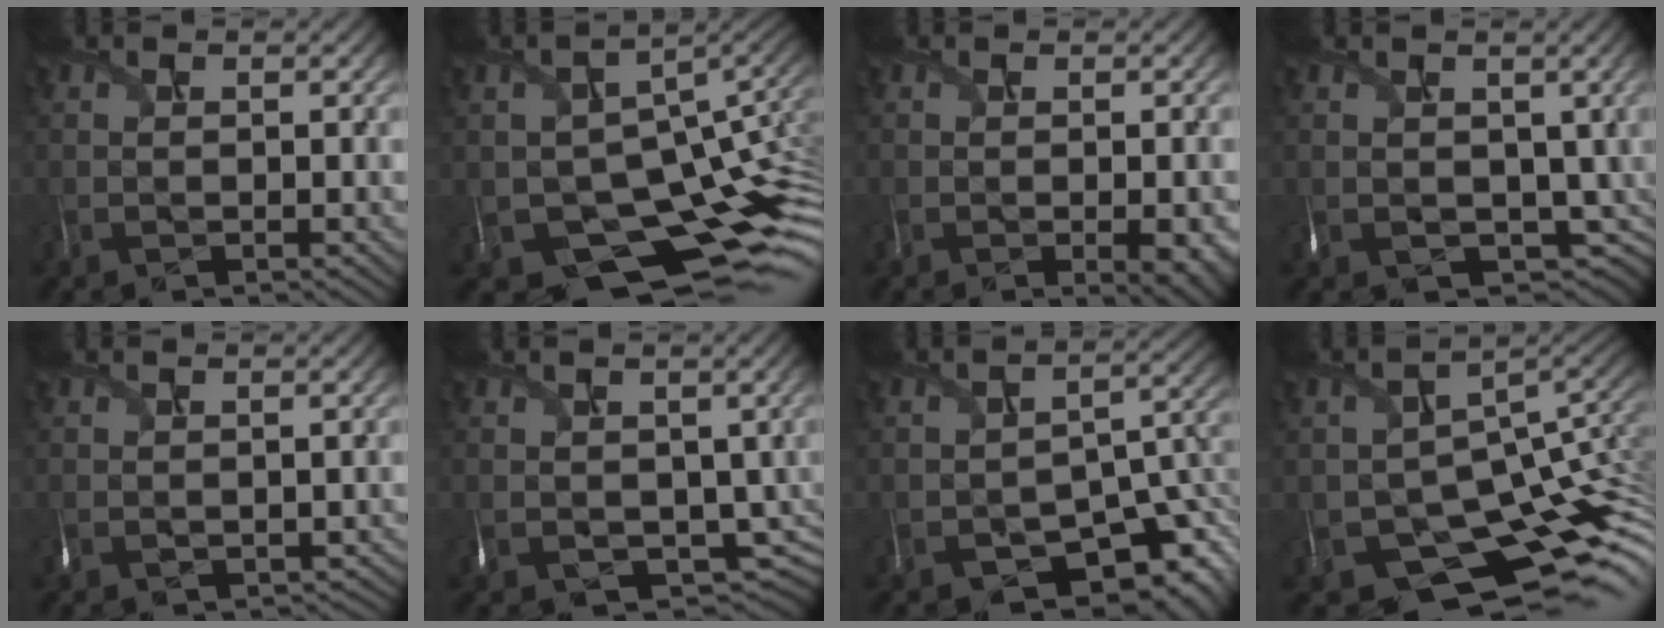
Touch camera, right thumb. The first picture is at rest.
{"total": 13.7, "force": [-4.0, 9.0, 9.4], "torque": [-0.167, -0.045, -0.027]}
{"total": 3.9, "force": [-1.4, 1.2, 3.4], "torque": [-0.032, -0.010, -0.018]}
{"total": 6.4, "force": [0.0, 4.8, 4.3], "torque": [-0.105, -0.034, 0.021]}
{"total": 1.1, "force": [-0.4, -0.2, -1.0], "torque": [0.008, -0.004, -0.005]}
{"total": 4.7, "force": [-0.6, 3.4, 3.2], "torque": [-0.085, -0.023, 0.003]}
{"total": 8.8, "force": [-6.4, 3.9, 4.6], "torque": [-0.067, -0.026, -0.099]}
{"total": 12.3, "force": [-3.9, 7.6, 8.9], "torque": [-0.161, -0.042, -0.037]}